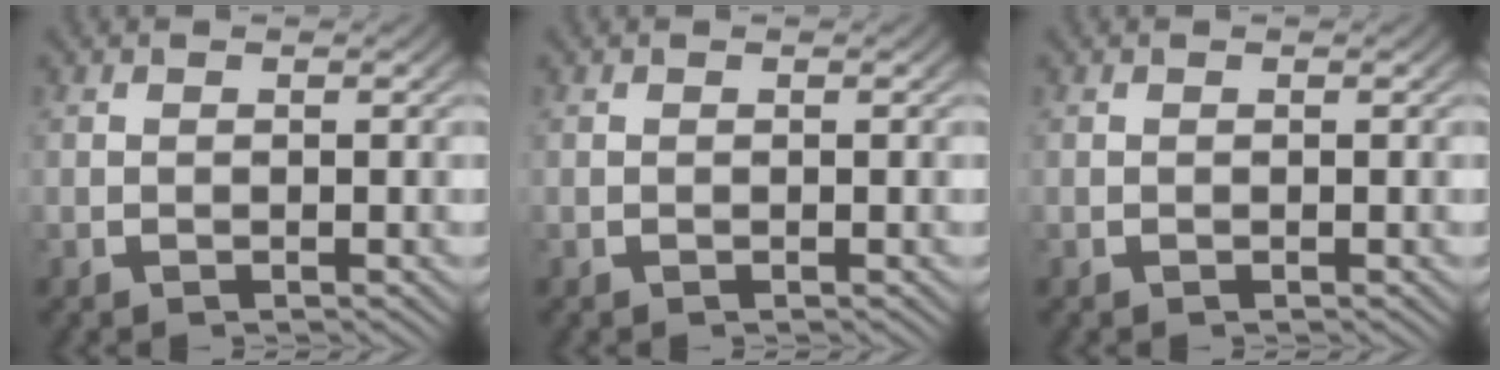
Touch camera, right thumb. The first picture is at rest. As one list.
[{"total": 0.0}, {"total": 0.0}]